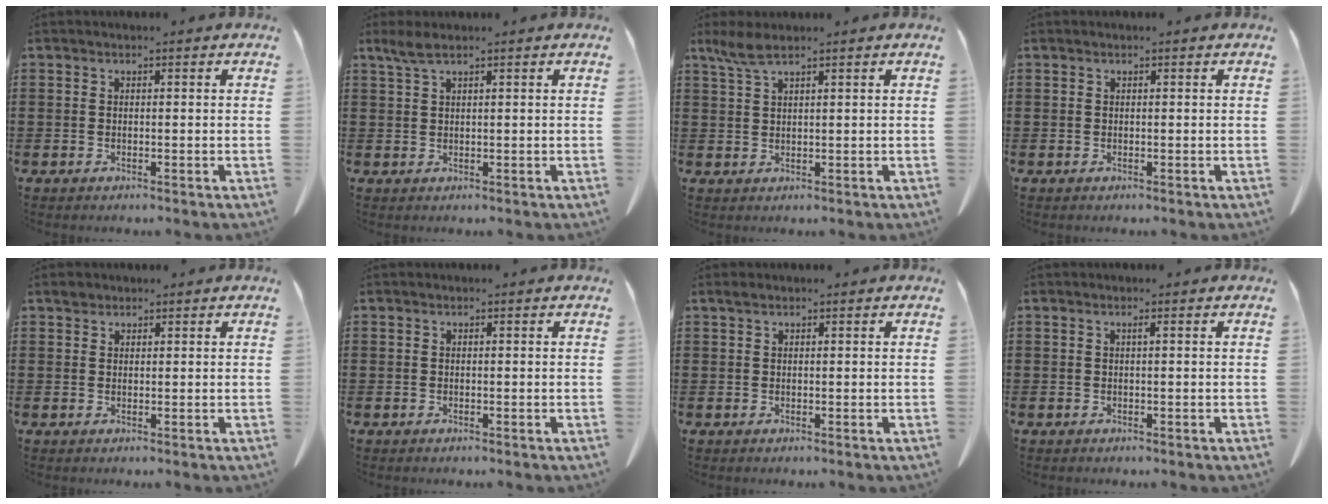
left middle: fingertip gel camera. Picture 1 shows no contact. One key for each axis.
{"total": 2.3, "fx": 1.5, "fy": 0.4, "fz": 1.7, "tx": -0.037, "ty": 0.001, "tz": 0.027}
{"total": 3.6, "fx": 2.4, "fy": 0.8, "fz": 2.6, "tx": -0.065, "ty": -0.002, "tz": 0.042}
{"total": 0.0}
{"total": 1.2, "fx": 1.0, "fy": 0.6, "fz": 0.1, "tx": -0.006, "ty": 0.003, "tz": 0.020}
{"total": 0.0}
{"total": 0.6, "fx": 0.4, "fy": 0.2, "fz": 0.4, "tx": -0.008, "ty": 0.003, "tz": 0.007}
{"total": 0.5, "fx": 0.1, "fy": 0.0, "fz": 0.5, "tx": -0.009, "ty": -0.002, "tz": 0.002}